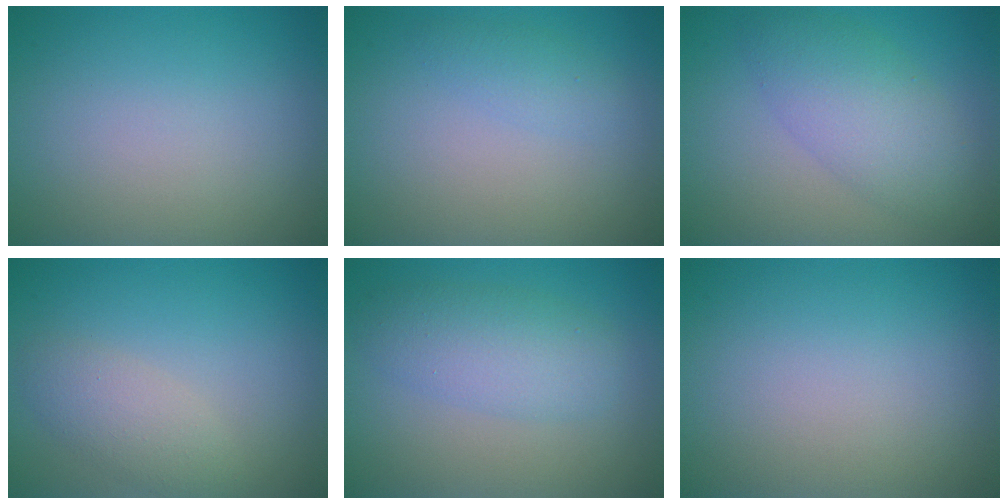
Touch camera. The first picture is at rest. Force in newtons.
{"total": 1.3, "press": 1.3, "slide": 0.1}
{"total": 4.9, "press": 4.9, "slide": 0.1}
{"total": 2.6, "press": 2.6, "slide": 0.2}
{"total": 4.1, "press": 4.1, "slide": 0.2}
{"total": 0.0}